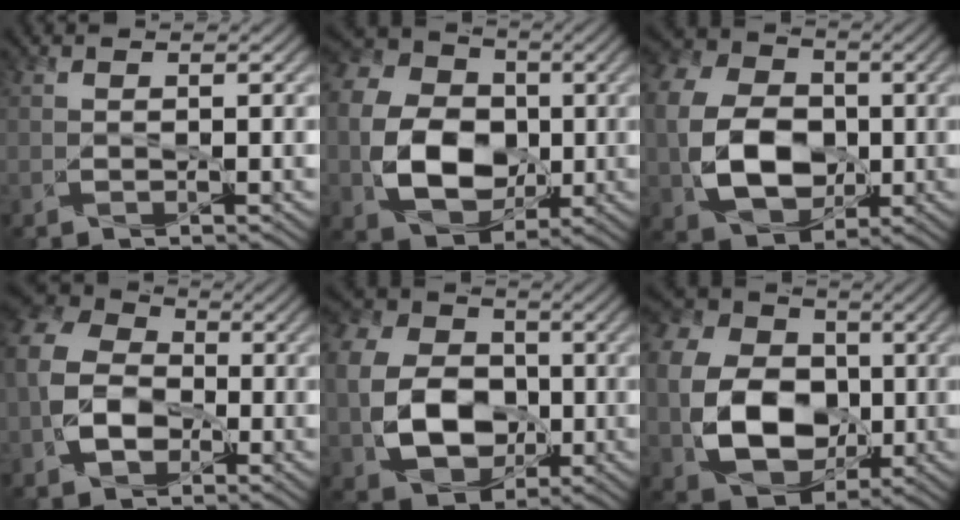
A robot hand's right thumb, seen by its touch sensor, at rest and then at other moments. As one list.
[{"total": 12.9, "force": [-1.5, 9.8, 8.1], "torque": [-0.191, -0.011, -0.023]}, {"total": 12.7, "force": [-1.3, 9.5, 8.4], "torque": [-0.205, -0.012, -0.022]}, {"total": 9.6, "force": [-2.4, 7.2, 5.8], "torque": [-0.149, -0.012, -0.059]}, {"total": 12.6, "force": [-1.5, 9.6, 7.9], "torque": [-0.187, -0.012, -0.032]}, {"total": 14.6, "force": [-1.5, 11.2, 9.2], "torque": [-0.210, -0.015, -0.023]}]